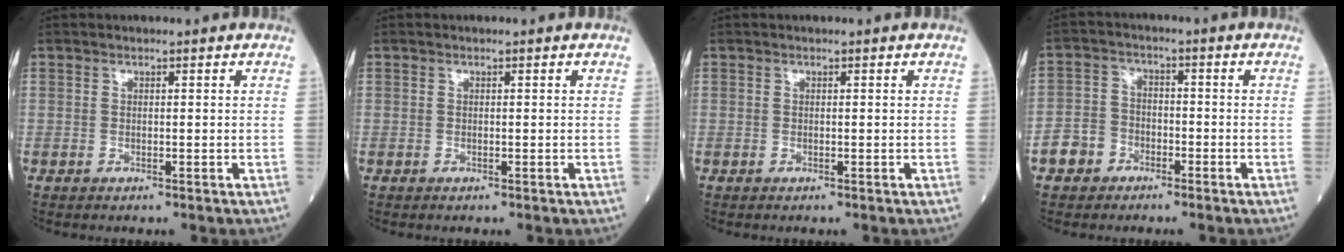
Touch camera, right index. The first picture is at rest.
{"total": 0.0}
{"total": 0.0}
{"total": 4.8, "force": [-2.9, 3.6, 1.2], "torque": [-0.029, 0.016, -0.057]}